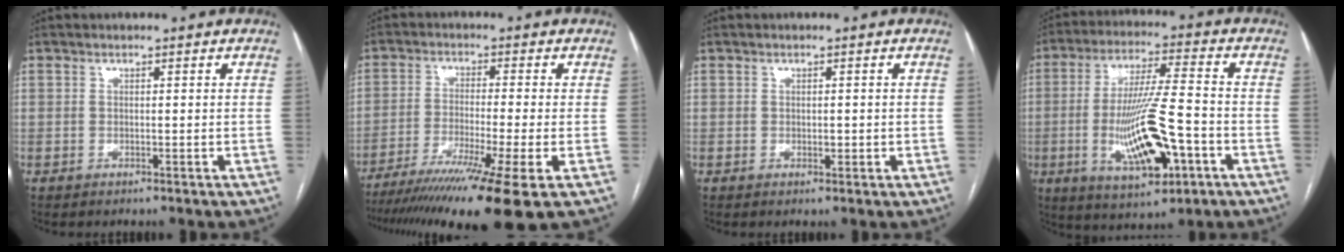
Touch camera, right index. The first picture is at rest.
{"total": 16.5, "force": [-11.7, -1.9, 11.4], "torque": [-0.166, -0.052, -0.189]}
{"total": 1.0, "force": [0.0, 0.6, 0.8], "torque": [-0.011, 0.000, 0.003]}
{"total": 15.0, "force": [-4.1, 2.8, 14.1], "torque": [-0.271, -0.009, -0.062]}